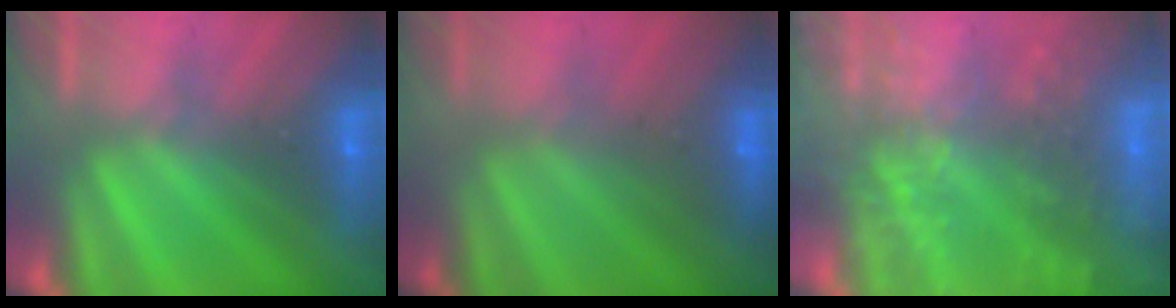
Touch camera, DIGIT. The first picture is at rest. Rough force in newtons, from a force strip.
{"total": 2.4}
{"total": 9.1}